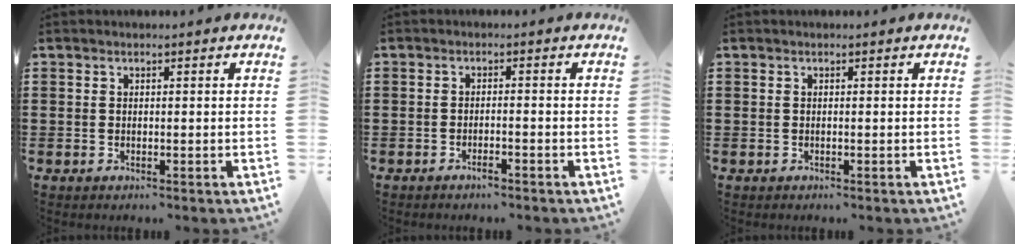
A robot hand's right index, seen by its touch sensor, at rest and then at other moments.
{"total": 1.6, "force": [-1.2, 0.0, 1.0], "torque": [-0.016, -0.004, -0.021]}
{"total": 0.0}